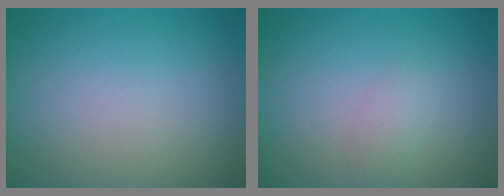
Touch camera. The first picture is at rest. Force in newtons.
{"total": 1.5, "press": 1.5, "slide": 0.1}